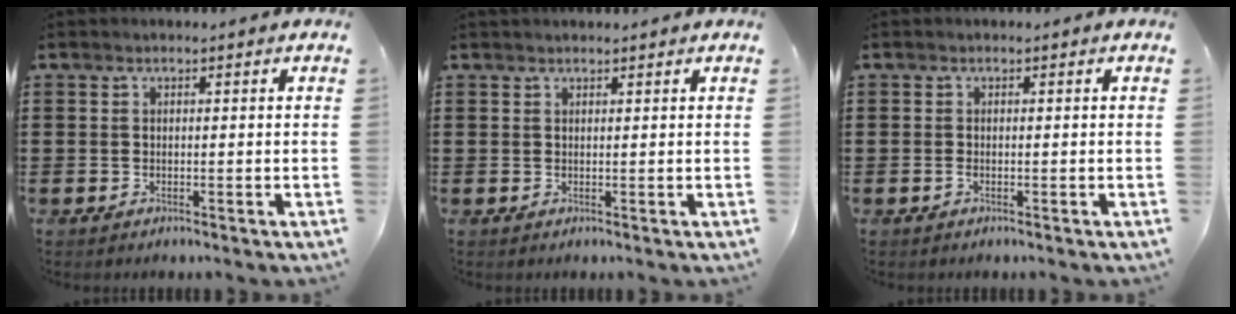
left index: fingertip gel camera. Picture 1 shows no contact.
{"total": 0.7, "force": [0.7, 0.0, 0.1], "torque": [-0.003, -0.001, 0.015]}
{"total": 0.5, "force": [-0.3, 0.1, 0.4], "torque": [-0.008, -0.003, -0.006]}